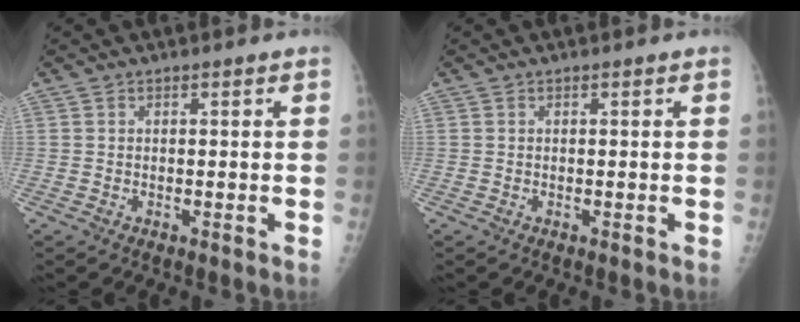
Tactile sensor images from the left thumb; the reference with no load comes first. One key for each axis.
{"total": 0.0}